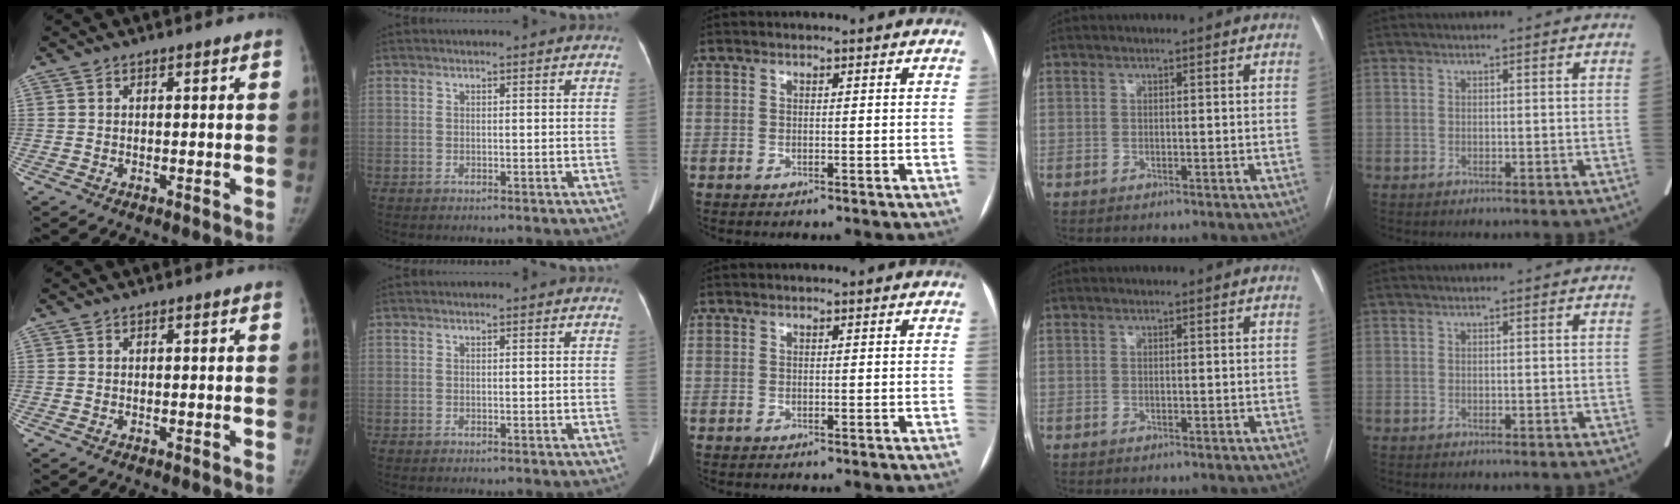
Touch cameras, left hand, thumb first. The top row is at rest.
{}